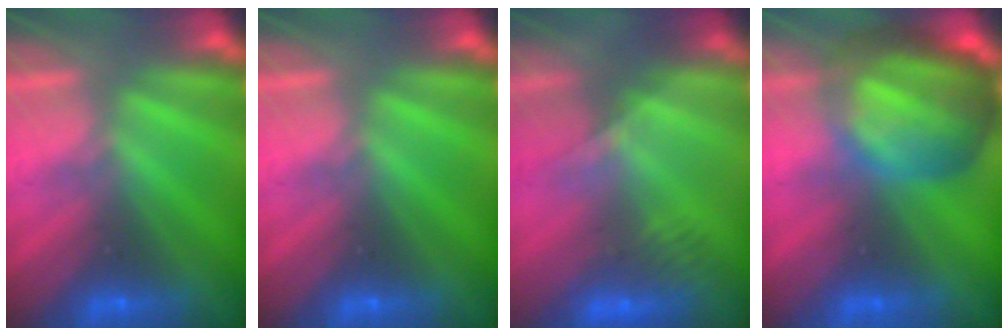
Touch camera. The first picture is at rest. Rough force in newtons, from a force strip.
{"total": 0.0}
{"total": 2.4}
{"total": 7.5}